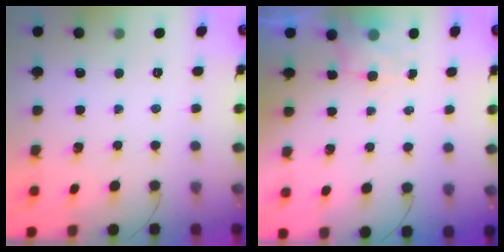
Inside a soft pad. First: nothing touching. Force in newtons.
{"total": 1.9, "press": 1.6, "slide": 1.0}